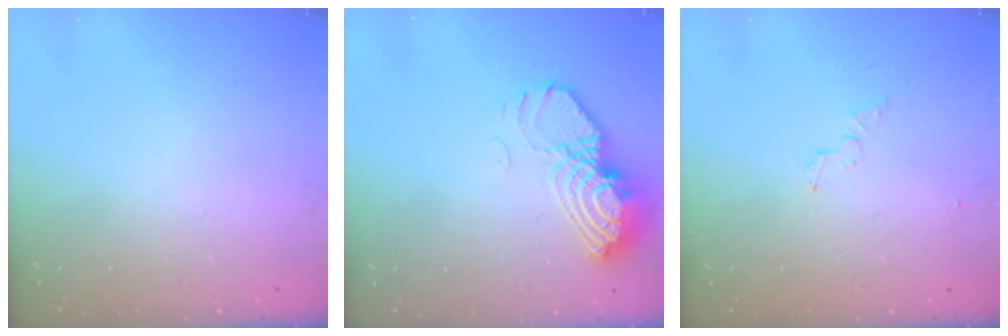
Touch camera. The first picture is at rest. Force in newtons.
{"total": 12.3, "press": 12.3, "slide": 1.2}
{"total": 4.0, "press": 4.0, "slide": 0.4}